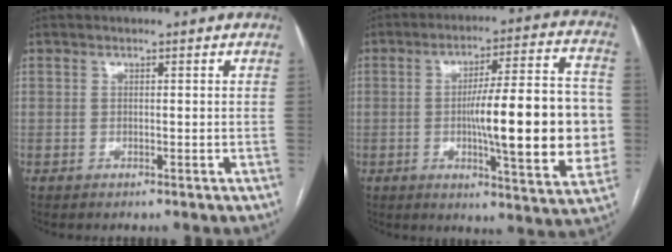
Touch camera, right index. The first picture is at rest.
{"total": 19.5, "force": [-1.7, 3.2, 19.1], "torque": [-0.258, 0.016, -0.020]}